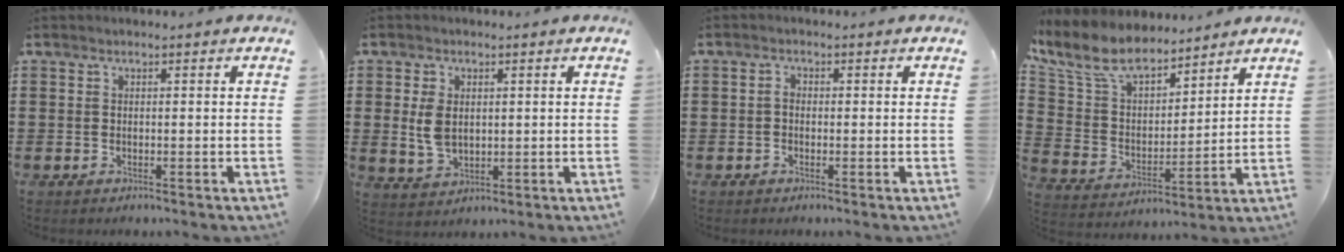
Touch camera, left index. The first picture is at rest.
{"total": 4.7, "force": [0.7, 3.2, 3.3], "torque": [-0.087, 0.005, 0.008]}
{"total": 1.2, "force": [-0.2, 0.8, 1.0], "torque": [-0.020, 0.004, -0.006]}
{"total": 10.0, "force": [8.4, 3.6, 4.0], "torque": [-0.118, -0.039, 0.153]}